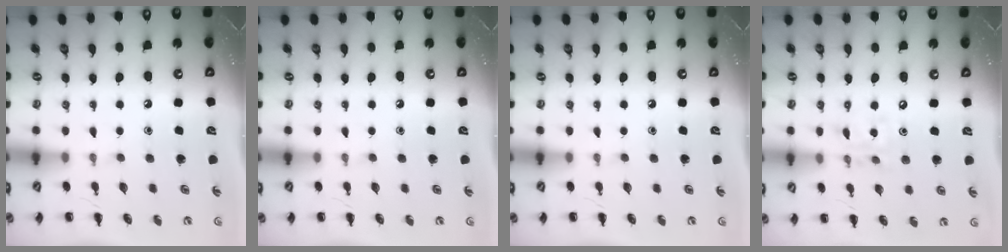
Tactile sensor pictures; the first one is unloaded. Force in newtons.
{"total": 0.0}
{"total": 0.0}
{"total": 8.1, "press": 7.9, "slide": 1.6}